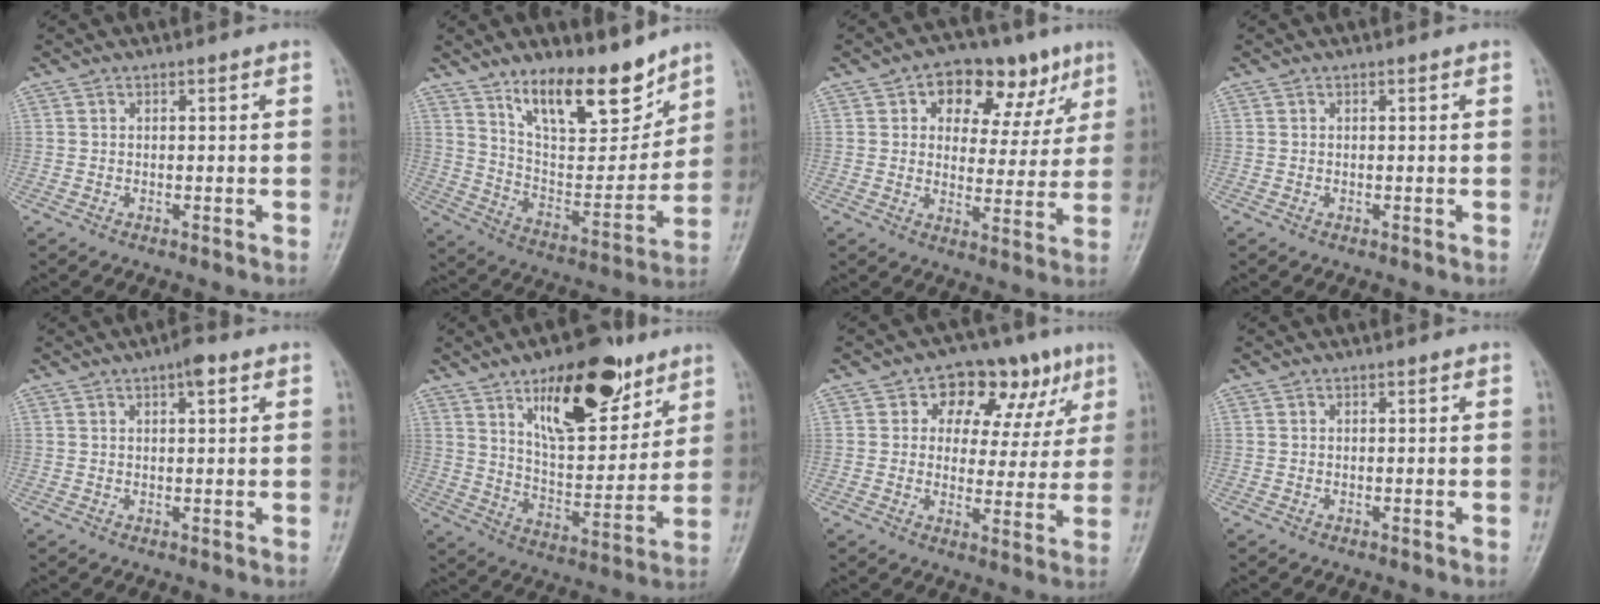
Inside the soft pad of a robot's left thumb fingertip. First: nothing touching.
{"total": 16.9, "force": [12.1, 6.3, 10.0], "torque": [-0.115, -0.085, 0.215]}
{"total": 14.2, "force": [6.8, 9.0, 8.6], "torque": [-0.062, -0.005, 0.098]}
{"total": 0.0}
{"total": 3.0, "force": [1.6, 0.9, 2.4], "torque": [-0.033, 0.002, 0.020]}
{"total": 20.1, "force": [11.3, 8.7, 14.1], "torque": [-0.166, -0.057, 0.187]}
{"total": 13.1, "force": [5.8, 8.9, 7.6], "torque": [-0.039, 0.001, 0.079]}
{"total": 0.0}